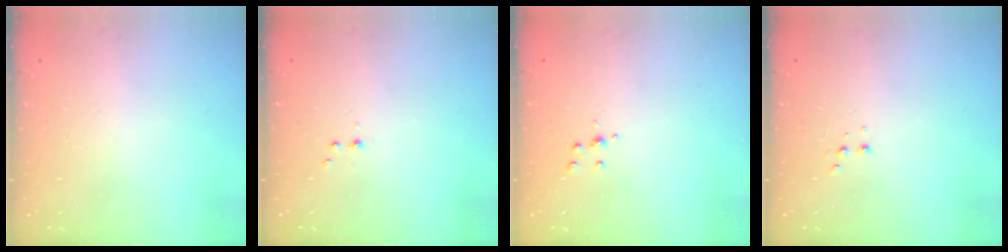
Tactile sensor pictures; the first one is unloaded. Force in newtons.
{"total": 2.2, "press": 1.9, "slide": 1.2}
{"total": 3.3, "press": 3.3, "slide": 0.4}
{"total": 2.9, "press": 2.7, "slide": 1.0}